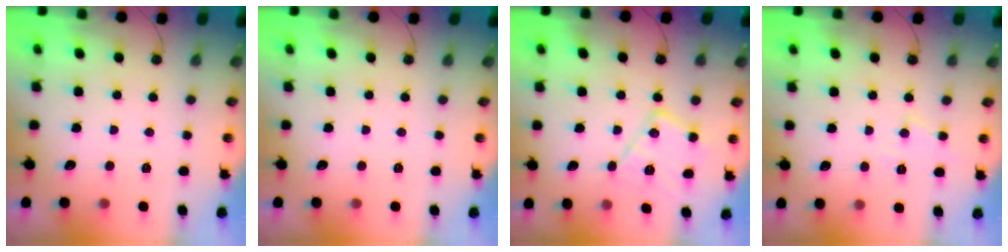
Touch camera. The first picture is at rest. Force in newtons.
{"total": 0.0}
{"total": 12.7, "press": 12.7, "slide": 0.7}
{"total": 5.5, "press": 5.4, "slide": 0.8}